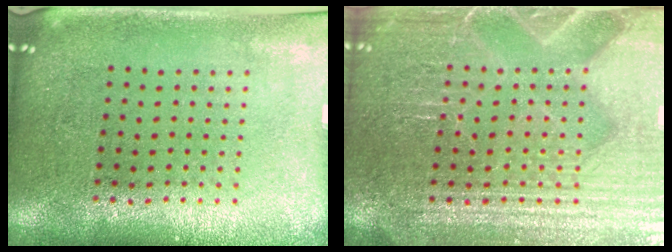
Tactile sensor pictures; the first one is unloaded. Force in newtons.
{"total": 4.5, "press": 4.5, "slide": 0.5}